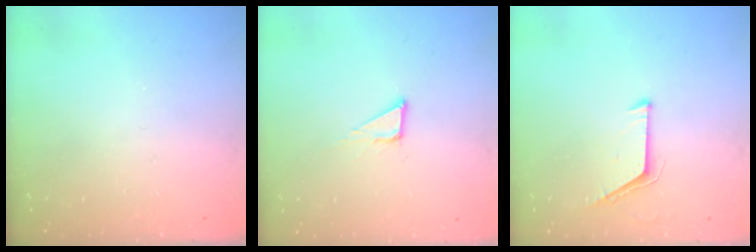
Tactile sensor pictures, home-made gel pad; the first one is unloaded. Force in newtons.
{"total": 1.9, "press": 1.9, "slide": 0.1}
{"total": 5.7, "press": 5.7, "slide": 0.5}